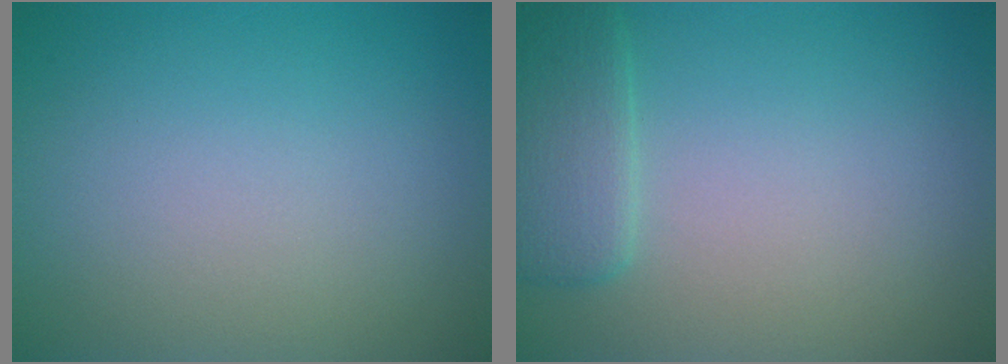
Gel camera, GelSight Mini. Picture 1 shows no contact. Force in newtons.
{"total": 2.9, "press": 2.8, "slide": 0.2}